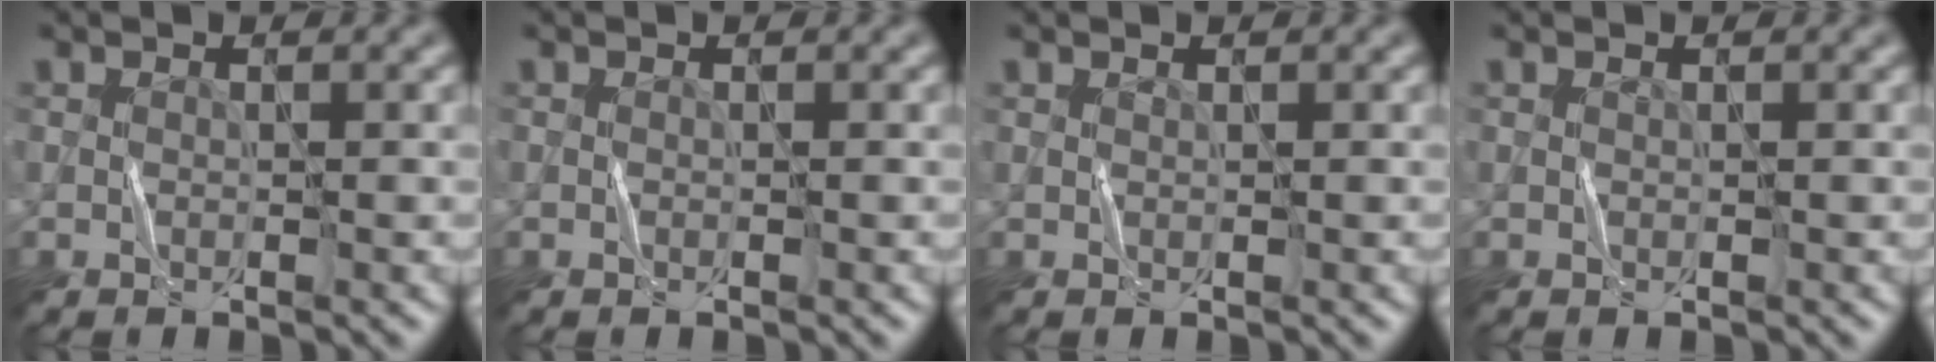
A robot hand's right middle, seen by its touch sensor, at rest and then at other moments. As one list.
[{"total": 0.0}, {"total": 0.0}, {"total": 0.0}]